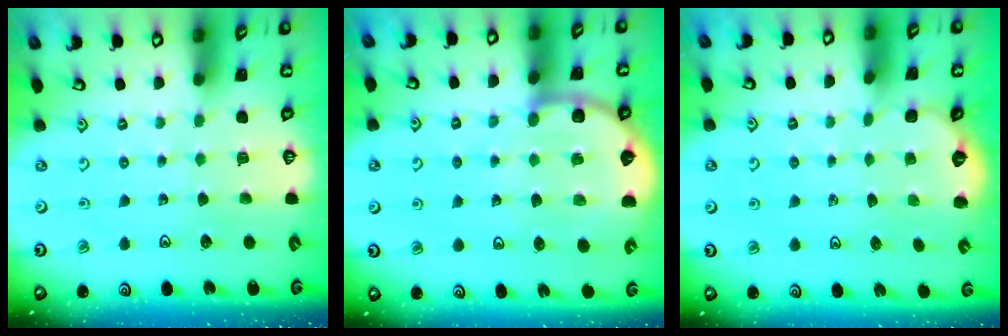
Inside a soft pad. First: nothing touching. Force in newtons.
{"total": 6.9, "press": 6.7, "slide": 1.7}
{"total": 1.6, "press": 0.7, "slide": 1.5}